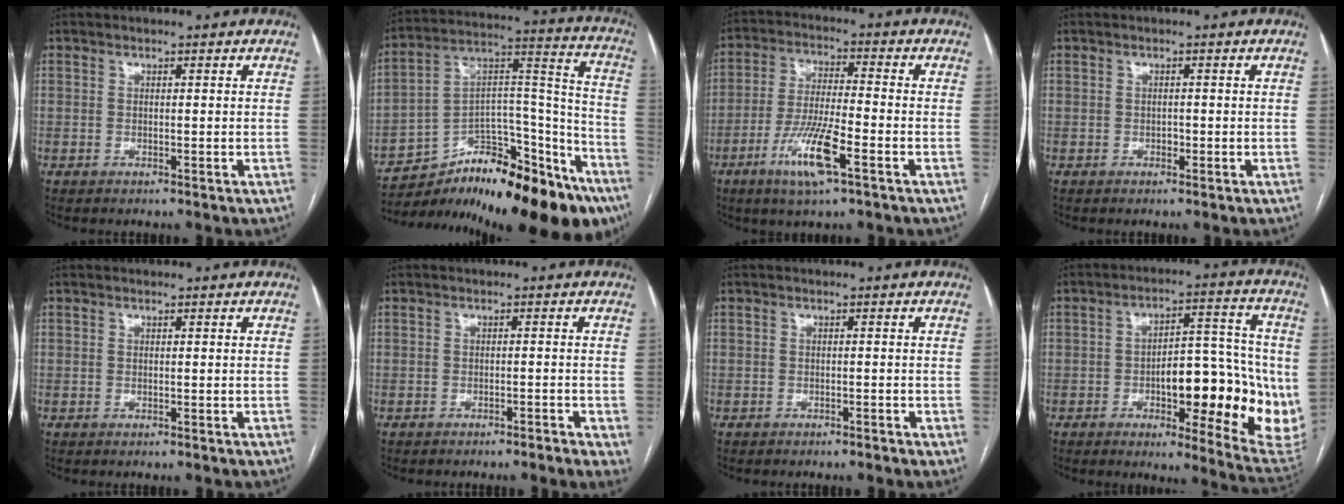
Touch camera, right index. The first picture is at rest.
{"total": 28.2, "force": [-21.8, 7.9, 16.1], "torque": [-0.178, 0.032, -0.320]}
{"total": 10.1, "force": [-5.0, 1.1, 8.8], "torque": [-0.174, -0.014, -0.091]}
{"total": 0.7, "force": [-0.3, 0.5, 0.4], "torque": [-0.007, 0.002, -0.004]}
{"total": 0.0}
{"total": 4.0, "force": [-2.7, 1.1, 2.8], "torque": [-0.029, -0.003, -0.034]}
{"total": 1.0, "force": [-0.9, 0.4, 0.3], "torque": [-0.005, 0.001, -0.014]}
{"total": 18.3, "force": [-2.9, 5.8, 17.1], "torque": [-0.192, 0.017, -0.027]}